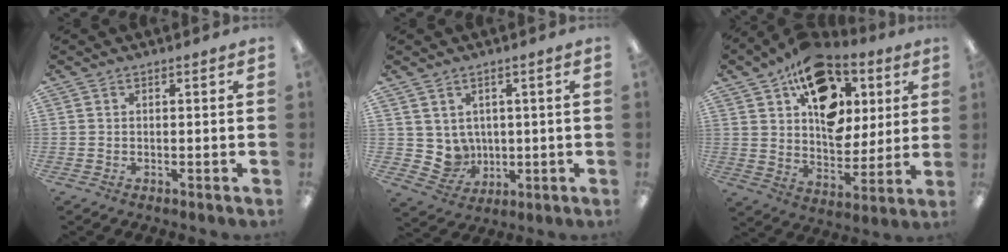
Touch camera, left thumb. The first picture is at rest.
{"total": 5.6, "force": [2.3, 5.1, 0.3], "torque": [-0.027, -0.020, 0.052]}
{"total": 17.9, "force": [8.9, 12.4, 9.4], "torque": [-0.137, -0.041, 0.161]}